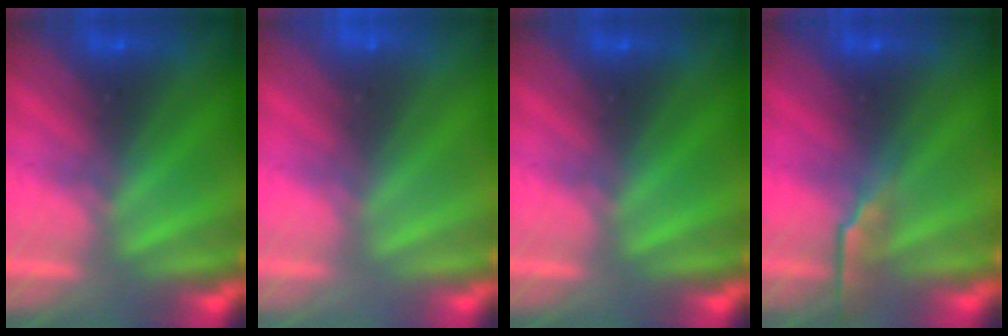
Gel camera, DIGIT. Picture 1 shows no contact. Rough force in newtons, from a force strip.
{"total": 2.3}
{"total": 0.0}
{"total": 2.7}